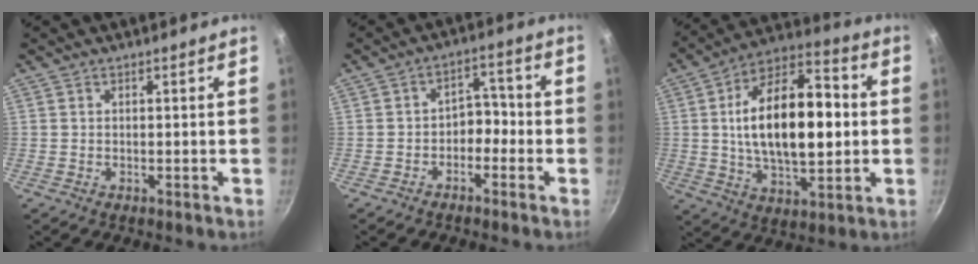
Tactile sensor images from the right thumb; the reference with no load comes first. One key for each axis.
{"total": 5.2, "fx": -1.9, "fy": 3.8, "fz": 3.1, "tx": -0.019, "ty": 0.033, "tz": -0.042}
{"total": 22.4, "fx": 1.5, "fy": 11.3, "fz": 19.2, "tx": -0.299, "ty": 0.017, "tz": 0.023}